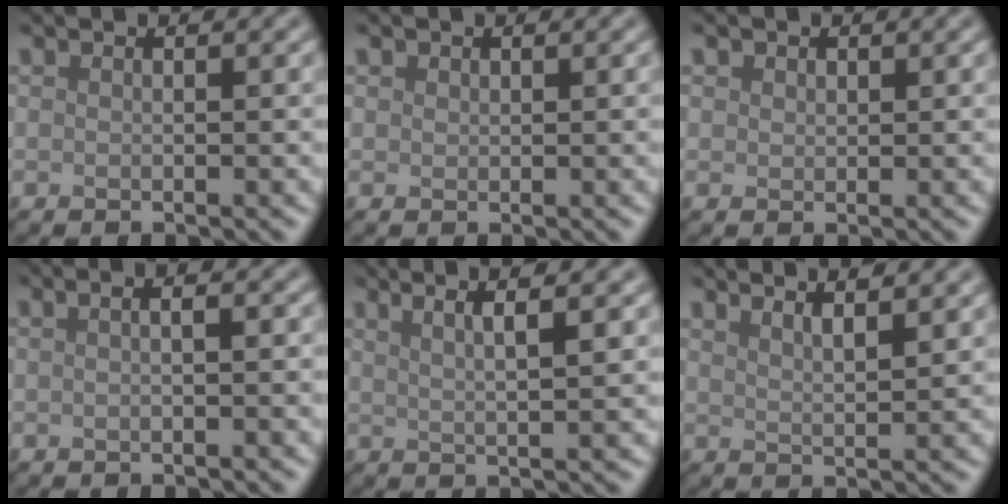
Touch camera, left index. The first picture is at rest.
{"total": 0.8, "force": [0.4, 0.6, 0.1], "torque": [0.001, -0.001, 0.007]}
{"total": 1.1, "force": [0.6, 0.9, 0.3], "torque": [-0.004, -0.001, 0.008]}
{"total": 3.1, "force": [0.7, 1.4, 2.6], "torque": [-0.007, 0.007, -0.014]}
{"total": 4.3, "force": [2.1, 0.9, 3.6], "torque": [-0.039, 0.014, 0.014]}
{"total": 4.2, "force": [3.2, 1.3, 2.4], "torque": [-0.006, 0.023, 0.020]}